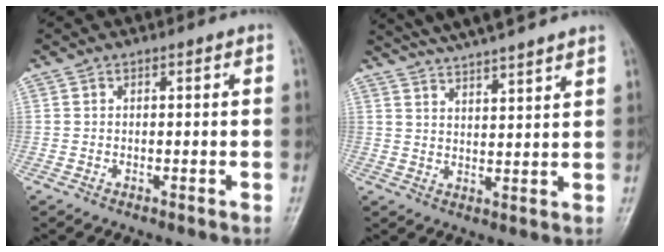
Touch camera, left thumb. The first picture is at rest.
{"total": 12.4, "force": [11.0, 0.8, 5.8], "torque": [-0.085, -0.016, 0.168]}